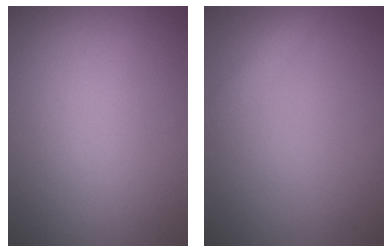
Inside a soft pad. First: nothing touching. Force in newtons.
{"total": 2.5, "press": 2.5, "slide": 0.1}